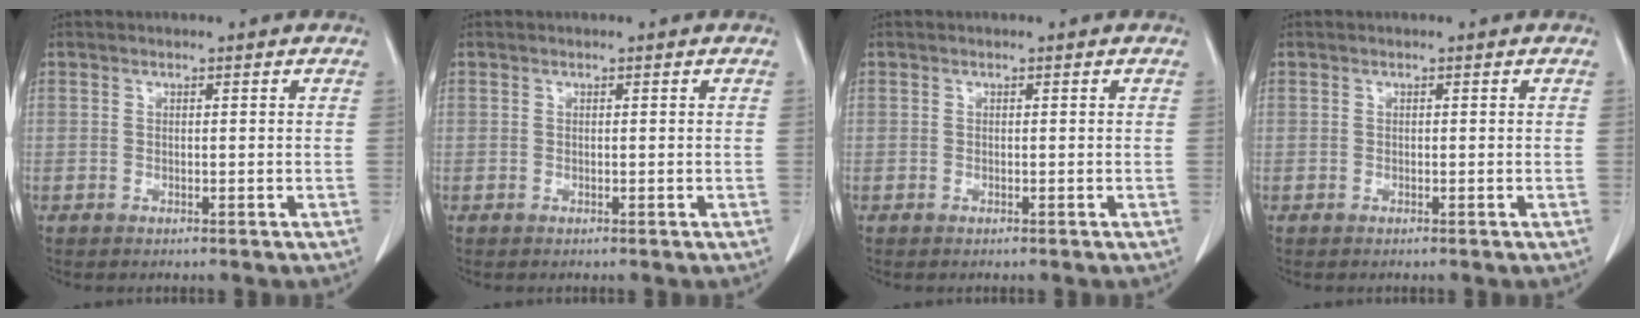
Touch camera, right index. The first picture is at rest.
{"total": 0.0}
{"total": 0.0}
{"total": 0.0}